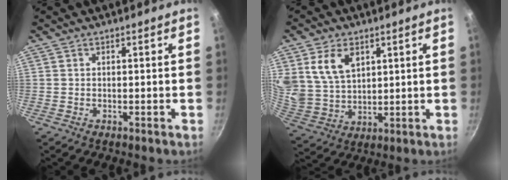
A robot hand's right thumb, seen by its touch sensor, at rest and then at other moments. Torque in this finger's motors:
{"motor_torque": [0.77, 1.22, 1.17, 1.06, 0.23]}